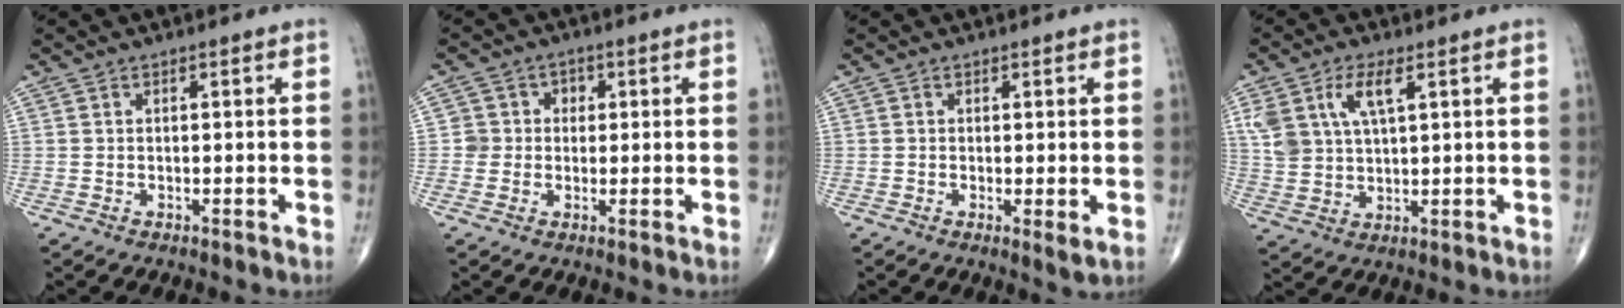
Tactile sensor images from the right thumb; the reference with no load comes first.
{"total": 3.7, "force": [0.2, 3.7, 0.3], "torque": [0.031, 0.010, -0.003]}
{"total": 2.0, "force": [-0.1, 0.4, 2.0], "torque": [-0.037, -0.010, -0.005]}
{"total": 8.5, "force": [3.8, 3.8, 6.6], "torque": [-0.137, -0.004, 0.079]}